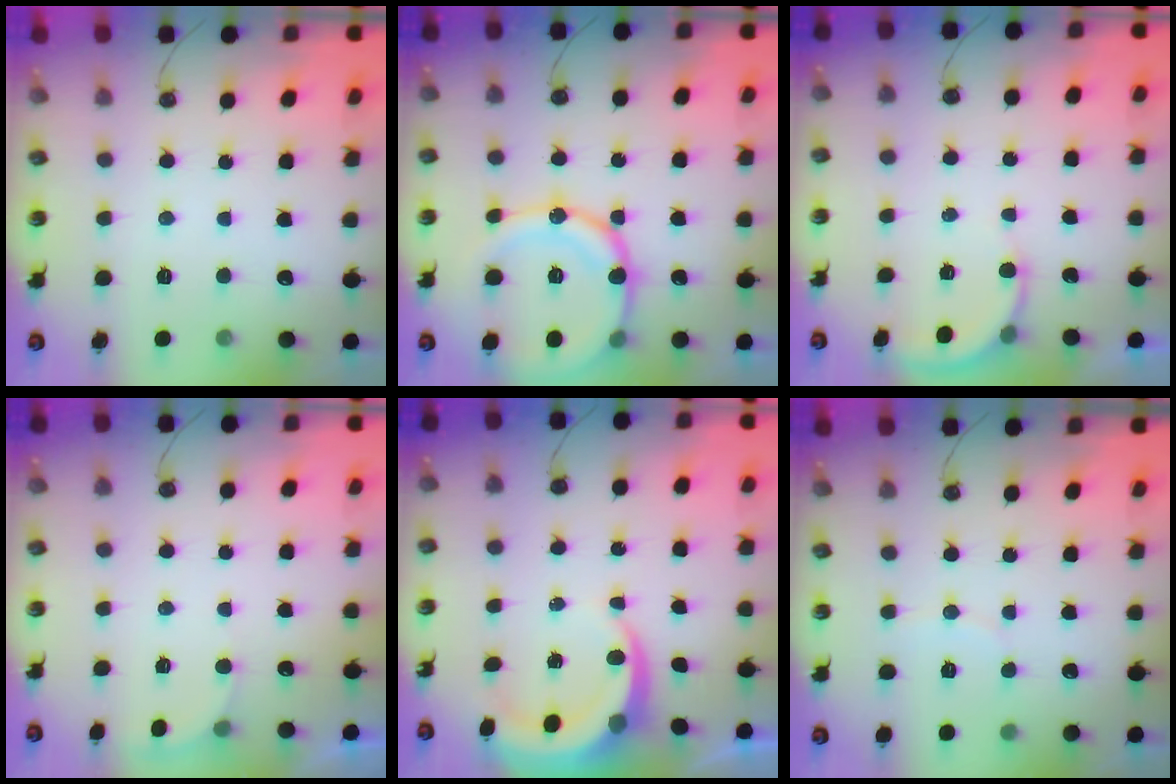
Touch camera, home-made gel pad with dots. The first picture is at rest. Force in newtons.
{"total": 18.3, "press": 18.0, "slide": 3.5}
{"total": 4.3, "press": 4.3, "slide": 0.4}
{"total": 3.0, "press": 2.8, "slide": 1.0}
{"total": 5.9, "press": 5.9, "slide": 0.7}
{"total": 2.3, "press": 2.3, "slide": 0.3}